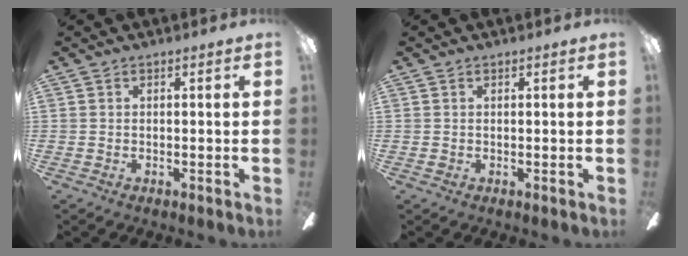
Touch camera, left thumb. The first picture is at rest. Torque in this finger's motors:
{"motor_torque": [0.06, 0.05, 0.51, -0.03, -0.01]}